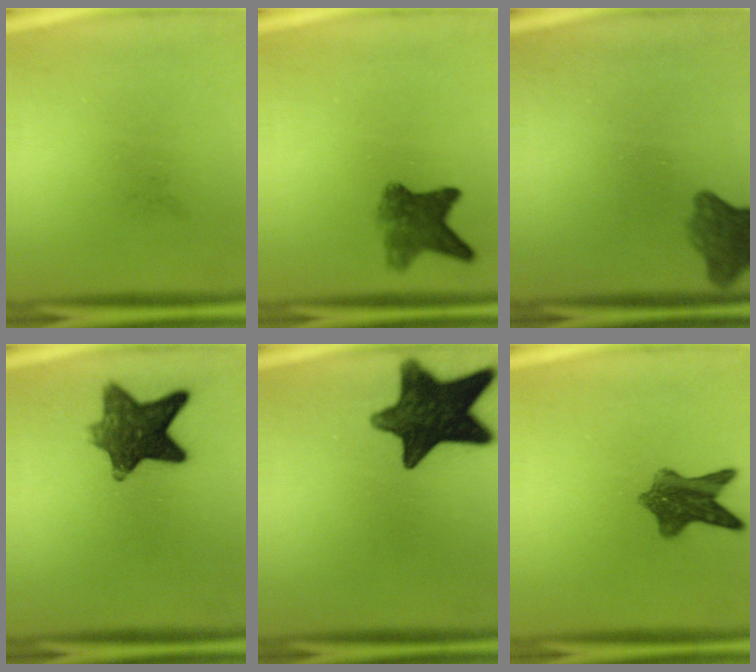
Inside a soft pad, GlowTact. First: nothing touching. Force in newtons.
{"total": 5.8}
{"total": 7.3}
{"total": 10.4}
{"total": 14.5}
{"total": 8.0}